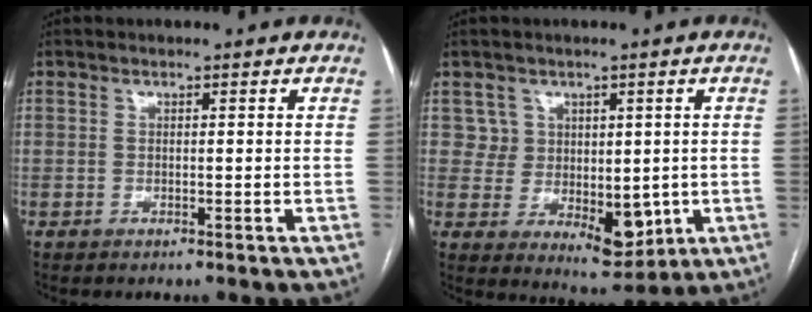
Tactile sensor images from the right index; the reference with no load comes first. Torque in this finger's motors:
{"motor_torque": [0.01, 0.05, 0.11, 0.00]}